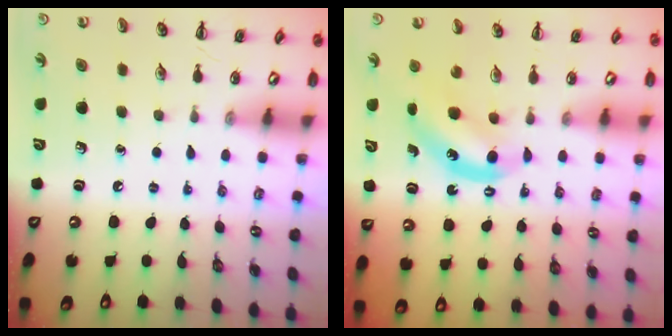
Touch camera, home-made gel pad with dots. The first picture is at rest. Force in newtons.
{"total": 6.4, "press": 6.3, "slide": 0.8}